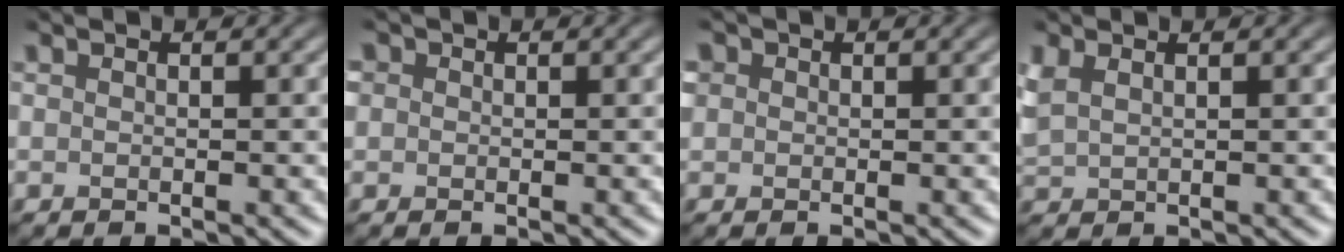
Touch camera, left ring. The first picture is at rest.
{"total": 0.8, "force": [0.1, 0.8, 0.1], "torque": [0.005, -0.002, -0.004]}
{"total": 1.1, "force": [0.3, 1.1, 0.2], "torque": [0.002, 0.001, -0.002]}
{"total": 1.8, "force": [1.1, 0.9, 1.1], "torque": [-0.031, 0.003, 0.027]}